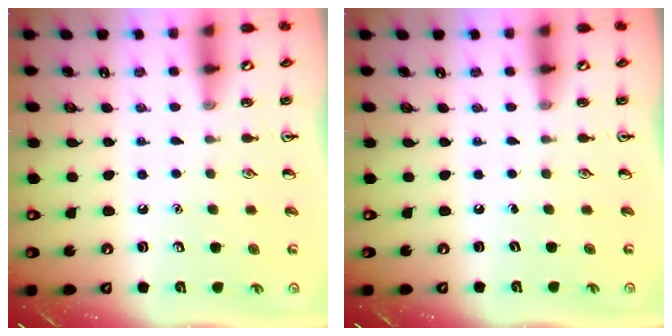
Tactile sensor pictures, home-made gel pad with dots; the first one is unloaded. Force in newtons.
{"total": 0.0}